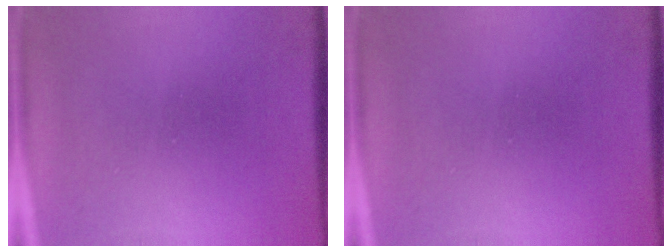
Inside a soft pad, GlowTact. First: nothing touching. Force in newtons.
{"total": 0.0}